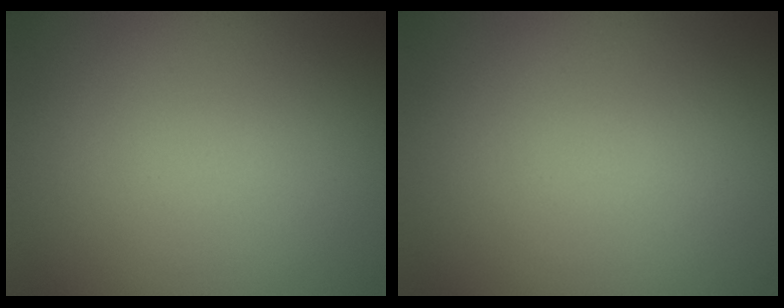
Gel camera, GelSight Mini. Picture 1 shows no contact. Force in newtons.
{"total": 0.0}